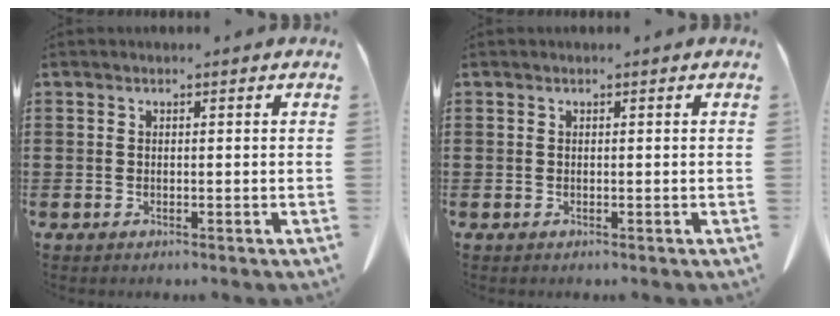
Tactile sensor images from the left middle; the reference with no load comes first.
{"total": 0.0}